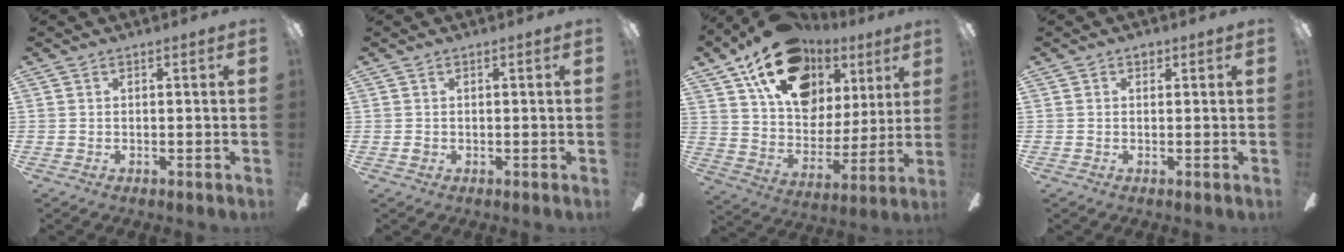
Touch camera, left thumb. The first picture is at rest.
{"total": 0.7, "force": [0.2, 0.6, 0.2], "torque": [-0.005, 0.004, 0.003]}
{"total": 20.5, "force": [12.7, 12.7, 9.8], "torque": [-0.173, -0.062, 0.235]}
{"total": 1.4, "force": [0.8, 1.0, 0.4], "torque": [0.000, 0.000, 0.013]}